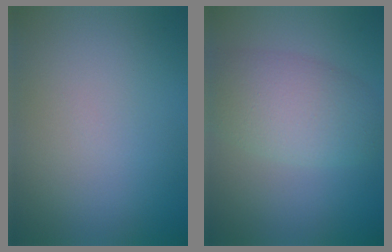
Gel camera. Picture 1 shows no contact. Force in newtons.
{"total": 5.4, "press": 5.4, "slide": 0.2}